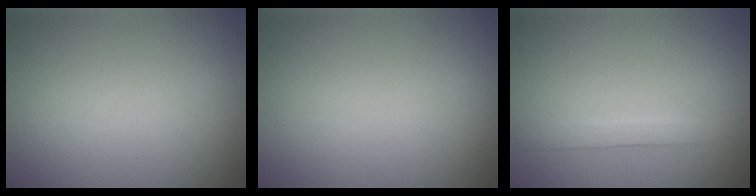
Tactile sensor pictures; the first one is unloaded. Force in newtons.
{"total": 0.0}
{"total": 1.7, "press": 1.7, "slide": 0.0}